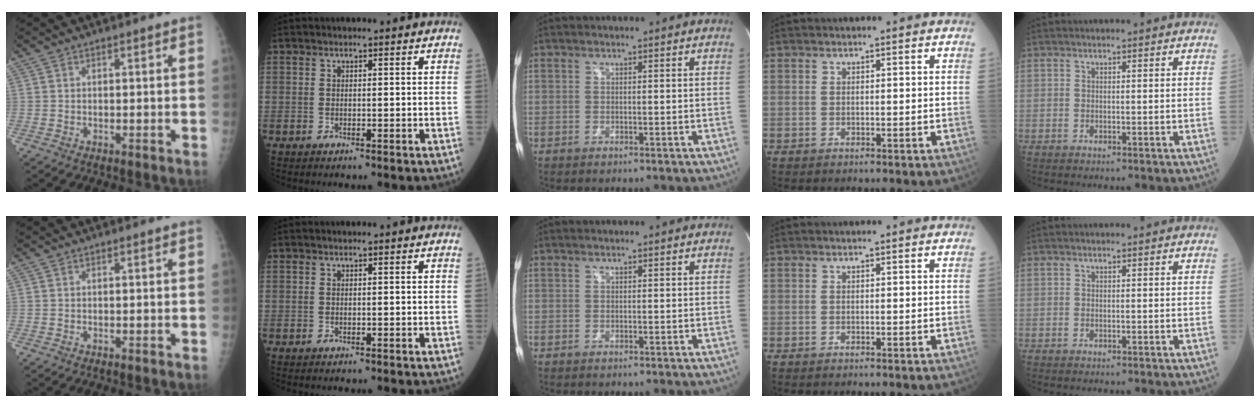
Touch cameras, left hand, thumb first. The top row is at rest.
{}